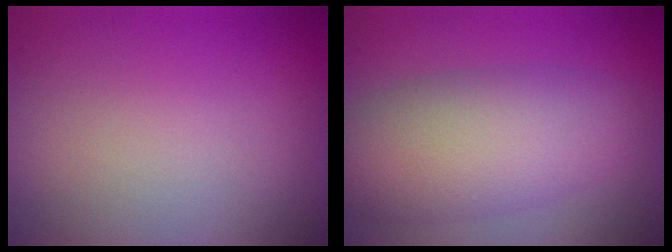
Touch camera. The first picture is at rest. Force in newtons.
{"total": 6.9, "press": 6.9, "slide": 0.4}